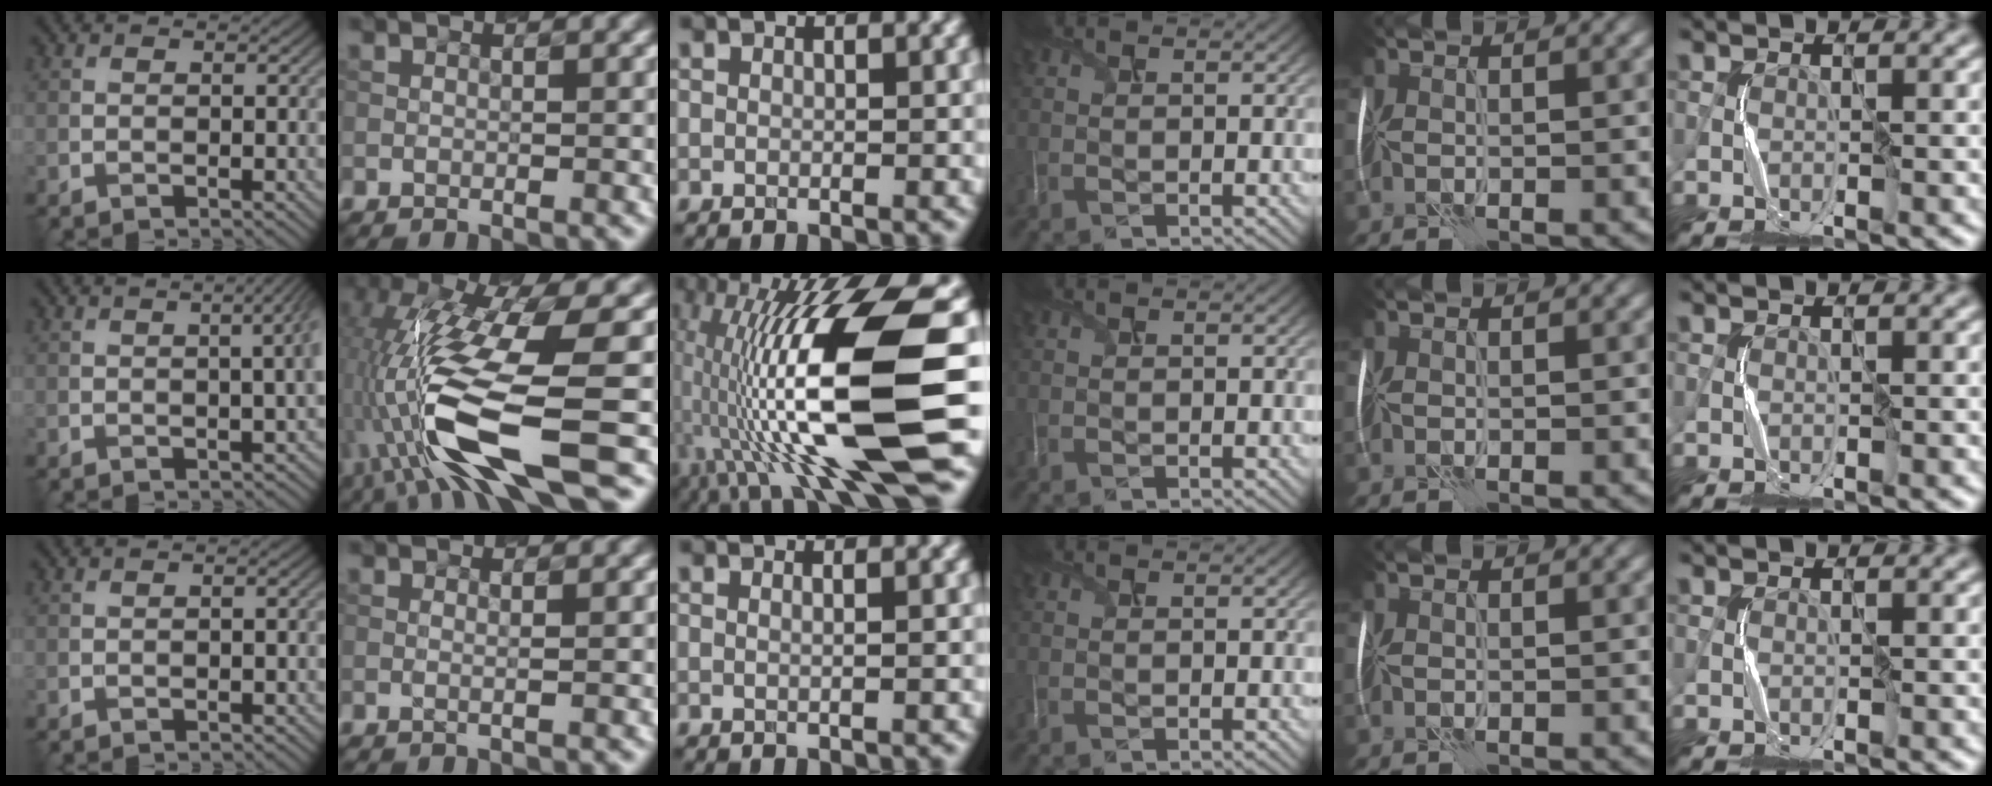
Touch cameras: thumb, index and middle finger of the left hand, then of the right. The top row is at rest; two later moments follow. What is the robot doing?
{"motion": "shake", "object": "plastic piggy bank"}